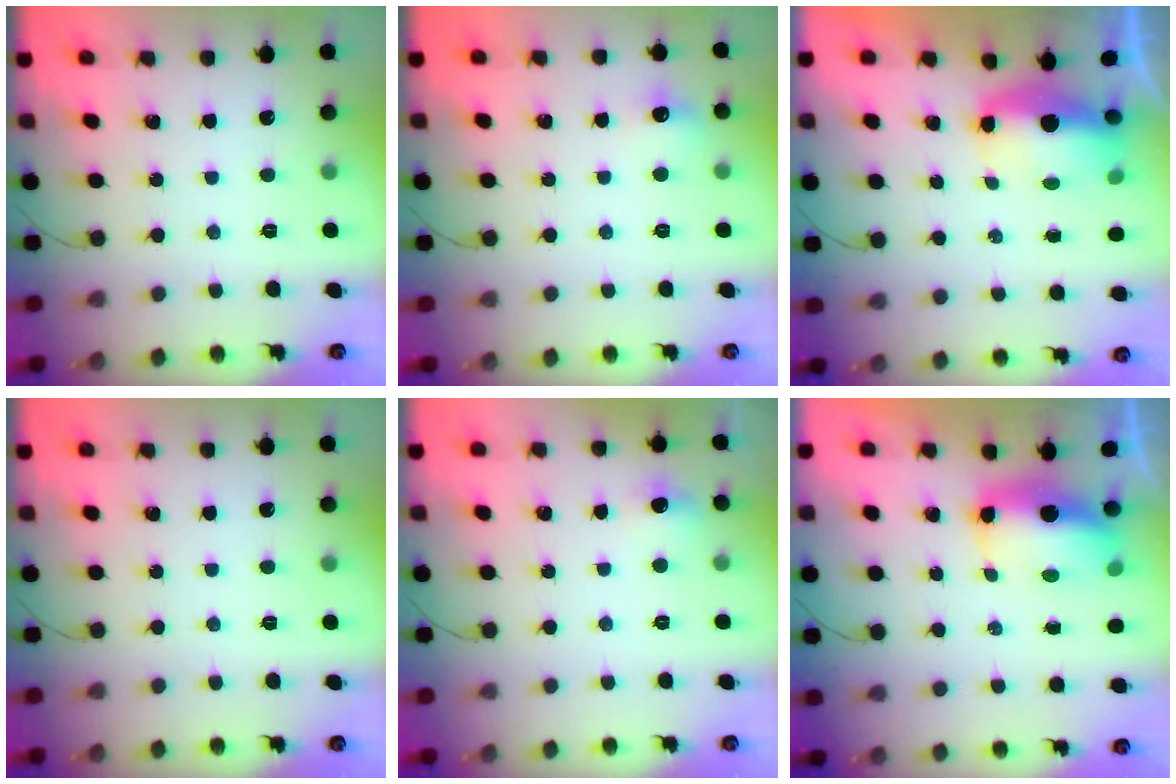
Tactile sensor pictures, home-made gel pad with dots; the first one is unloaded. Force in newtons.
{"total": 6.0, "press": 5.9, "slide": 1.1}
{"total": 8.4, "press": 7.2, "slide": 4.4}
{"total": 0.0}
{"total": 10.9, "press": 4.9, "slide": 9.7}
{"total": 8.5, "press": 8.4, "slide": 1.0}